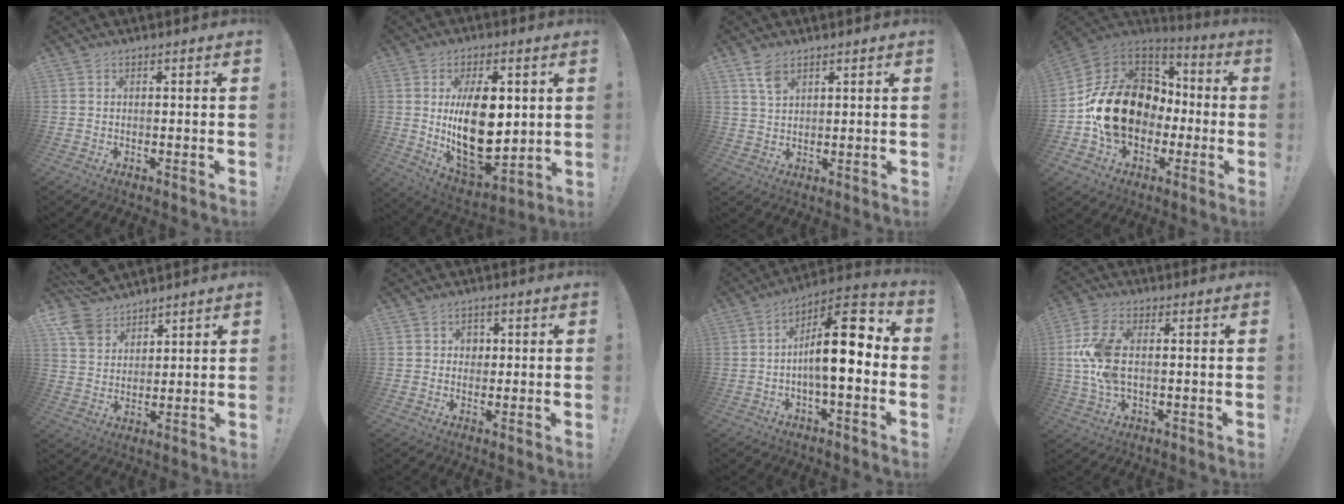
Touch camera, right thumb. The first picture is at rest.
{"total": 20.2, "force": [2.6, 11.5, 16.4], "torque": [-0.277, -0.030, 0.052]}
{"total": 5.2, "force": [3.1, 2.7, 3.2], "torque": [-0.053, -0.013, 0.058]}
{"total": 20.5, "force": [-2.4, 15.6, 13.1], "torque": [-0.217, 0.030, -0.019]}
{"total": 9.8, "force": [7.8, 5.5, 2.4], "torque": [-0.045, -0.046, 0.154]}
{"total": 2.7, "force": [0.3, 2.5, 0.8], "torque": [-0.008, 0.000, 0.001]}
{"total": 15.9, "force": [-0.3, 5.6, 14.8], "torque": [-0.227, 0.003, -0.008]}
{"total": 11.9, "force": [0.5, 6.3, 10.1], "torque": [-0.196, -0.008, 0.011]}